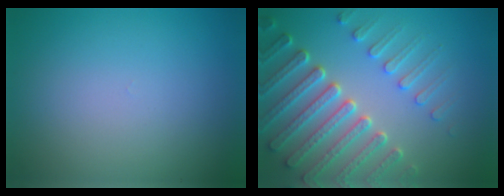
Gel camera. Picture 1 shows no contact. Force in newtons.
{"total": 7.2, "press": 5.7, "slide": 4.4}